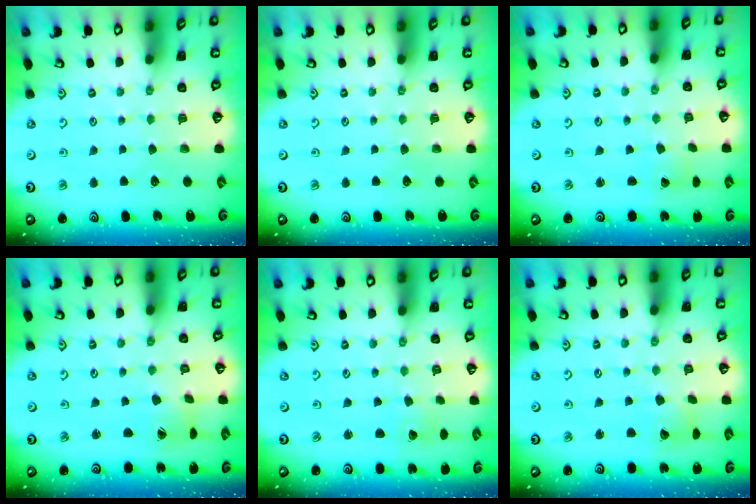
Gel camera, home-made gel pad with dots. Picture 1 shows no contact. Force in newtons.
{"total": 0.0}
{"total": 0.0}
{"total": 2.2, "press": 2.2, "slide": 0.3}
{"total": 2.2, "press": 2.2, "slide": 0.1}
{"total": 4.9, "press": 4.9, "slide": 0.4}